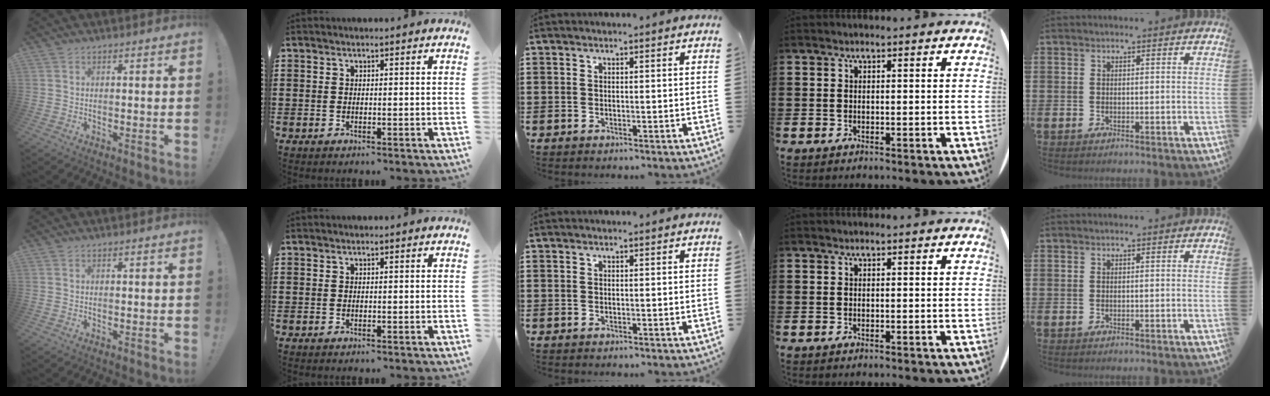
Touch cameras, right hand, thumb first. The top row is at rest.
{}